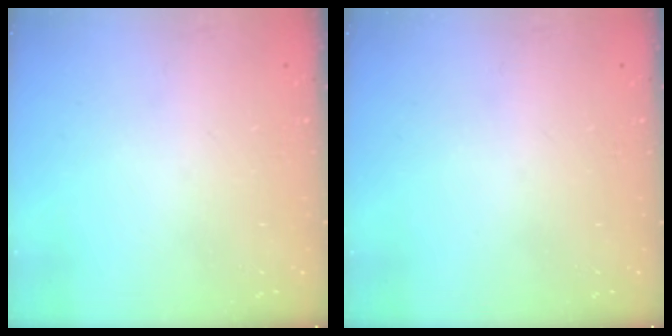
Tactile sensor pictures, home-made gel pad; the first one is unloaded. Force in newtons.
{"total": 0.0}